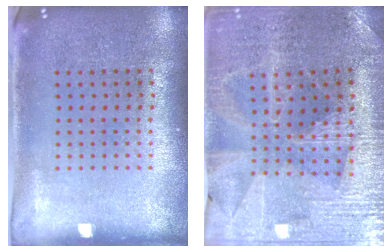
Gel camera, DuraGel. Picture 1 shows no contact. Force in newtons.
{"total": 2.9, "press": 2.9, "slide": 0.6}